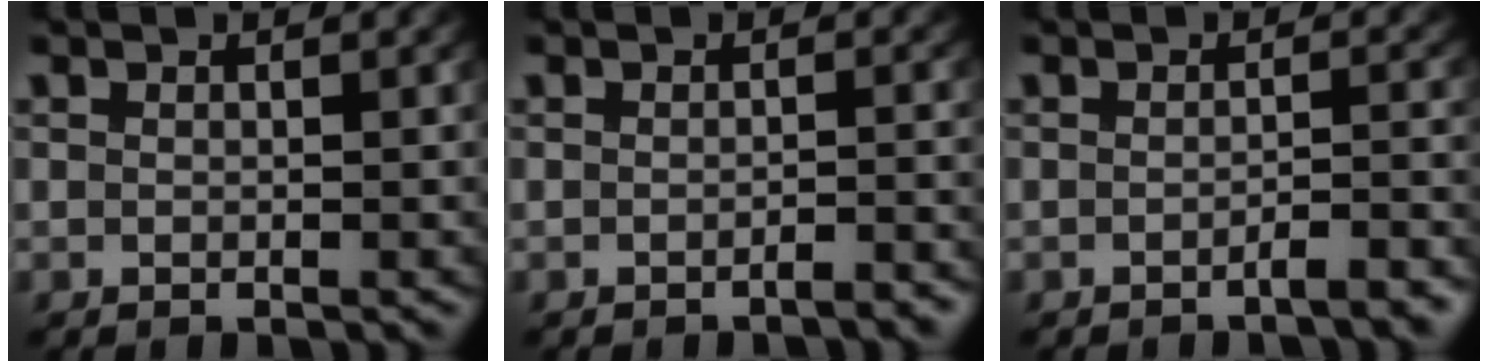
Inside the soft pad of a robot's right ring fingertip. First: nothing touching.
{"total": 1.2, "force": [-1.2, -0.2, 0.2], "torque": [-0.004, -0.001, -0.020]}
{"total": 1.8, "force": [-1.6, 0.0, 0.9], "torque": [-0.009, 0.000, -0.029]}